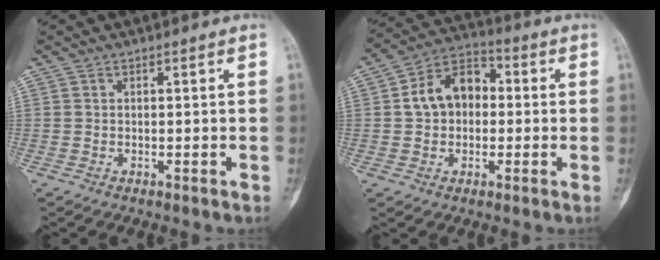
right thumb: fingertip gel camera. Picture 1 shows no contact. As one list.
[{"total": 10.7, "force": [0.6, 7.9, 7.1], "torque": [-0.098, 0.032, -0.001]}]